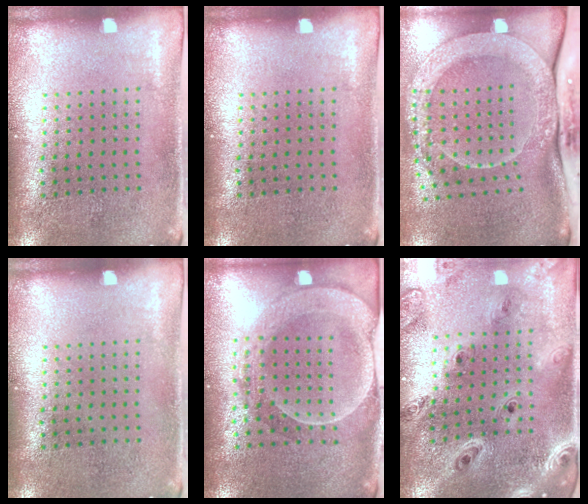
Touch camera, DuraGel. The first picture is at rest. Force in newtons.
{"total": 0.0}
{"total": 2.7, "press": 2.3, "slide": 1.5}
{"total": 0.0}
{"total": 2.3, "press": 2.1, "slide": 1.0}
{"total": 2.2, "press": 2.1, "slide": 0.8}